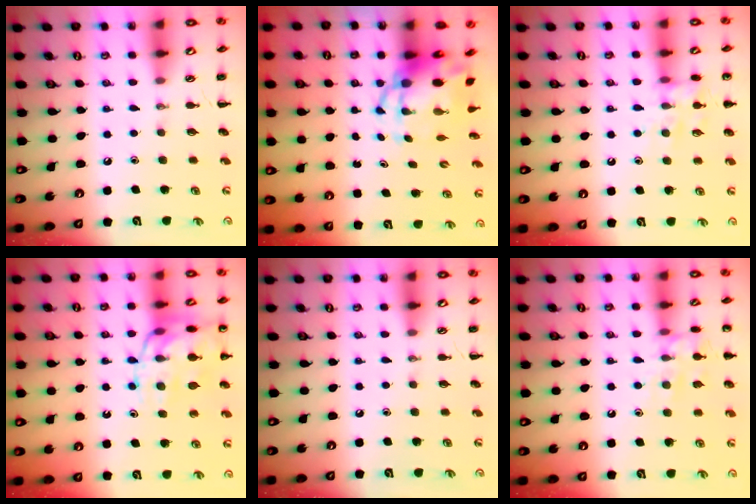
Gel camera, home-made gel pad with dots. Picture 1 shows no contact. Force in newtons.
{"total": 6.4, "press": 6.1, "slide": 1.9}
{"total": 11.9, "press": 11.8, "slide": 1.4}
{"total": 17.6, "press": 17.5, "slide": 2.0}
{"total": 0.0}
{"total": 10.9, "press": 10.9, "slide": 0.8}